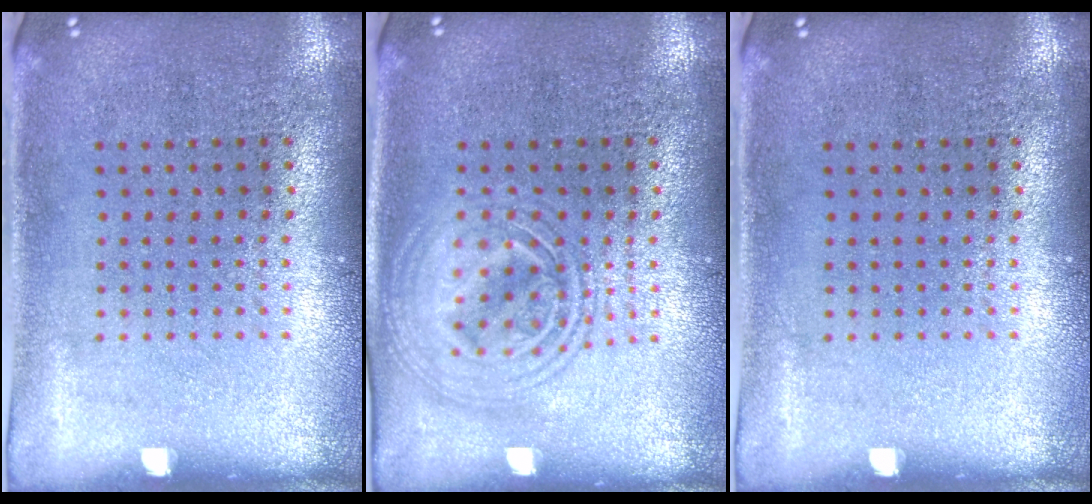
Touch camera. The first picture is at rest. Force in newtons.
{"total": 2.8, "press": 2.8, "slide": 0.4}
{"total": 0.0}